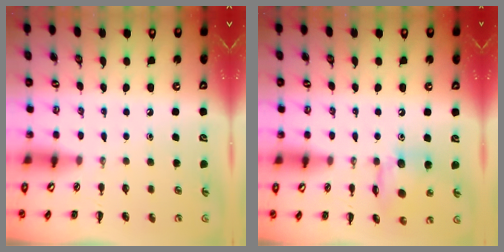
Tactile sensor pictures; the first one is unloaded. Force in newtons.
{"total": 11.6, "press": 11.5, "slide": 1.6}